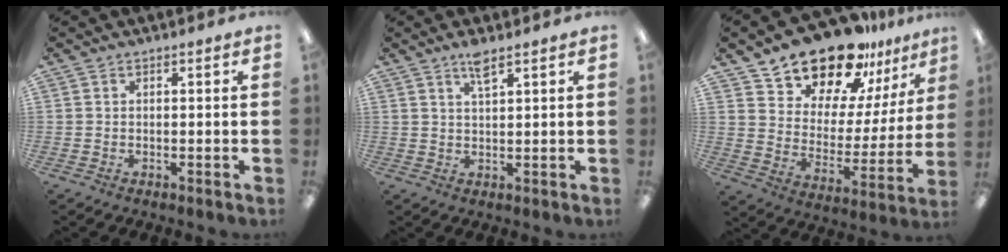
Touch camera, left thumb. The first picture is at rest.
{"total": 3.5, "force": [2.6, 0.5, 2.3], "torque": [-0.044, -0.002, 0.045]}
{"total": 18.5, "force": [16.0, 7.9, 4.9], "torque": [-0.091, -0.132, 0.290]}